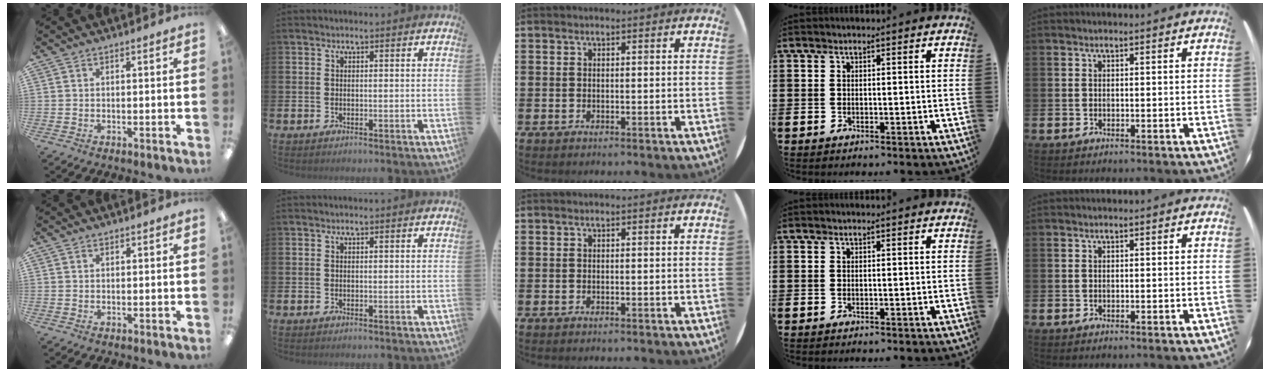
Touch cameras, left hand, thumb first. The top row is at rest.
{"thumb": {"total": 0.9, "force": [0.7, 0.4, 0.2], "torque": [-0.005, 0.002, 0.013]}}